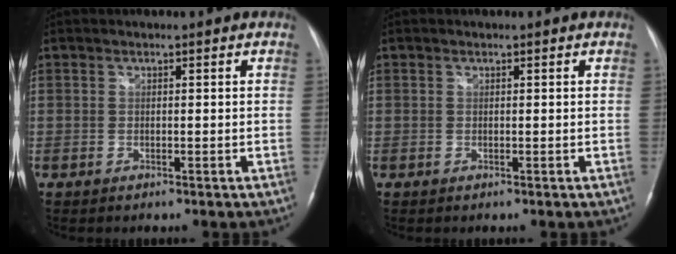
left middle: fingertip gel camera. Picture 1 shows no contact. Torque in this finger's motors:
{"motor_torque": [-0.15, 0.03, 0.07, 0.01]}